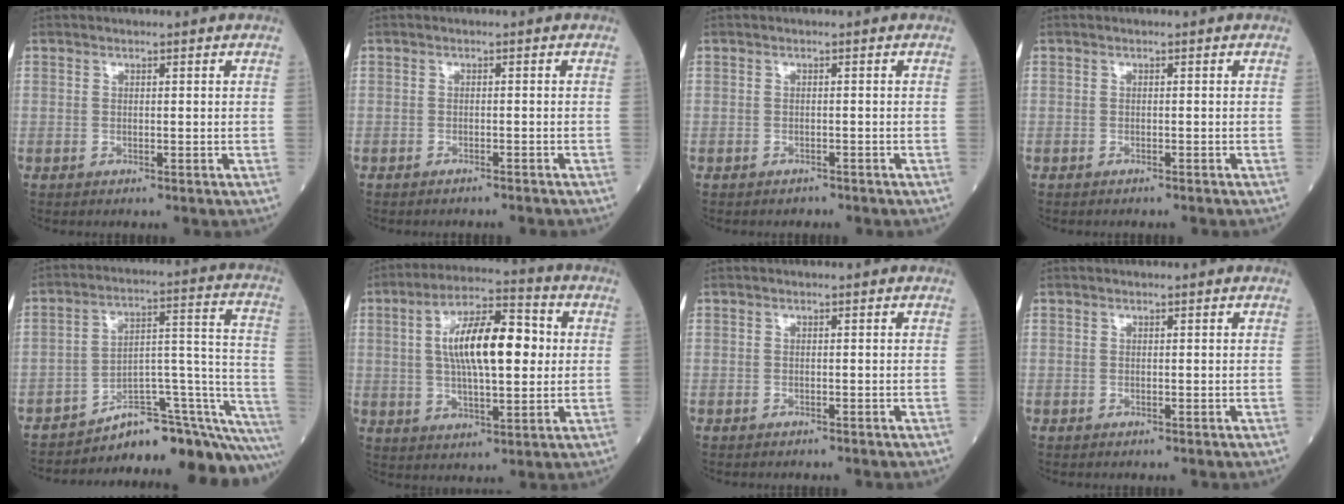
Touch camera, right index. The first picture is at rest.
{"total": 2.5, "force": [-2.4, 0.0, 0.5], "torque": [-0.009, -0.002, -0.031]}
{"total": 1.2, "force": [-1.1, 0.5, 0.0], "torque": [-0.004, 0.001, -0.018]}
{"total": 1.4, "force": [-1.4, 0.0, 0.4], "torque": [-0.009, -0.001, -0.018]}
{"total": 20.0, "force": [-19.0, 1.0, 5.9], "torque": [-0.007, 0.067, -0.264]}
{"total": 14.0, "force": [2.0, 4.3, 13.2], "torque": [-0.234, 0.026, 0.029]}
{"total": 0.9, "force": [-0.8, 0.2, 0.3], "torque": [-0.008, -0.001, -0.012]}
{"total": 0.0}